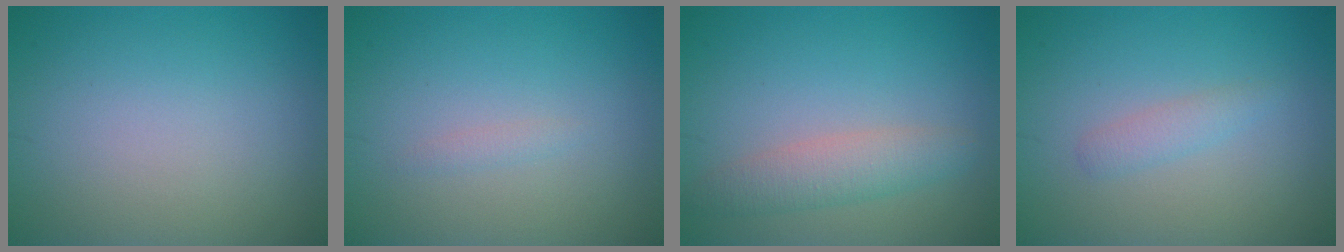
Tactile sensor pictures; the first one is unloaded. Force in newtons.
{"total": 0.7, "press": 0.6, "slide": 0.1}
{"total": 3.0, "press": 3.0, "slide": 0.1}
{"total": 1.4, "press": 1.4, "slide": 0.1}